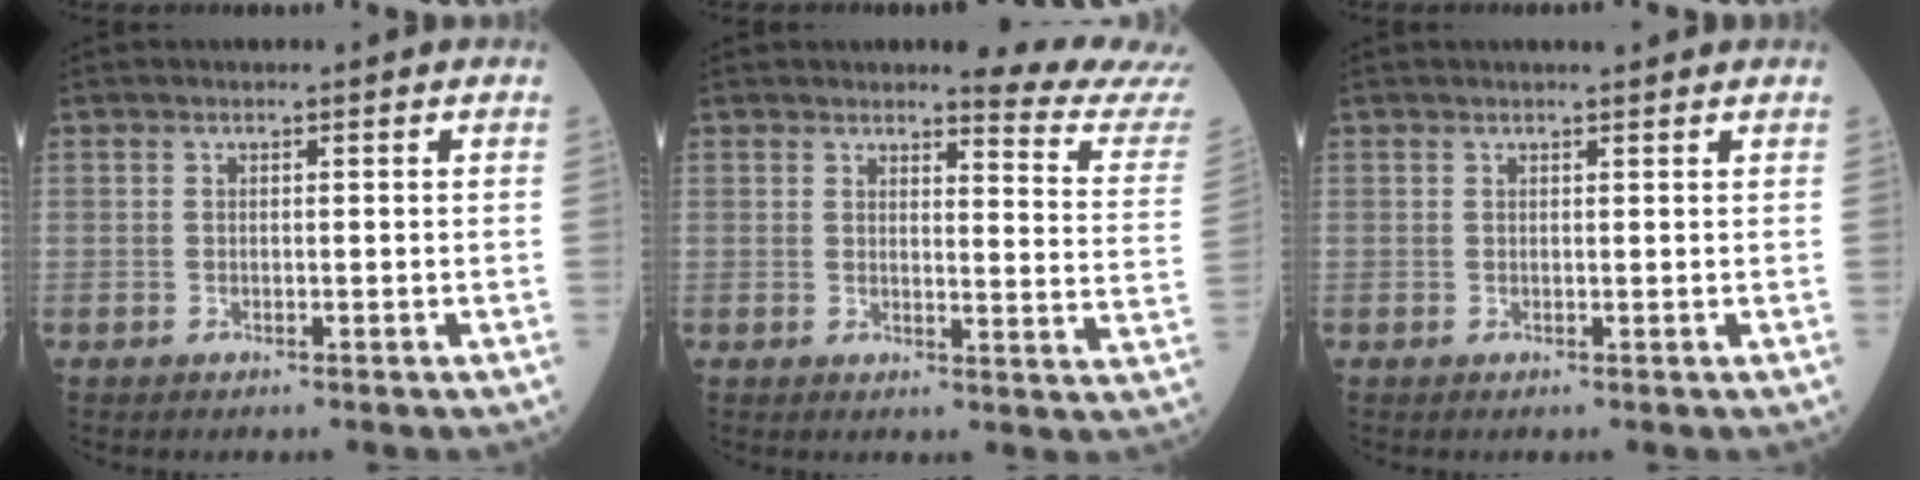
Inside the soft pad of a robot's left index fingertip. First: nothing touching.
{"total": 10.4, "force": [10.2, -1.6, 1.1], "torque": [-0.009, -0.098, 0.101]}
{"total": 2.2, "force": [2.0, 0.0, 1.0], "torque": [-0.008, 0.012, 0.025]}